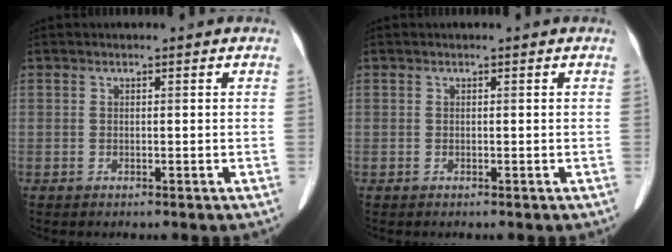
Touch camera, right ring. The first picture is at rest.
{"total": 0.0}